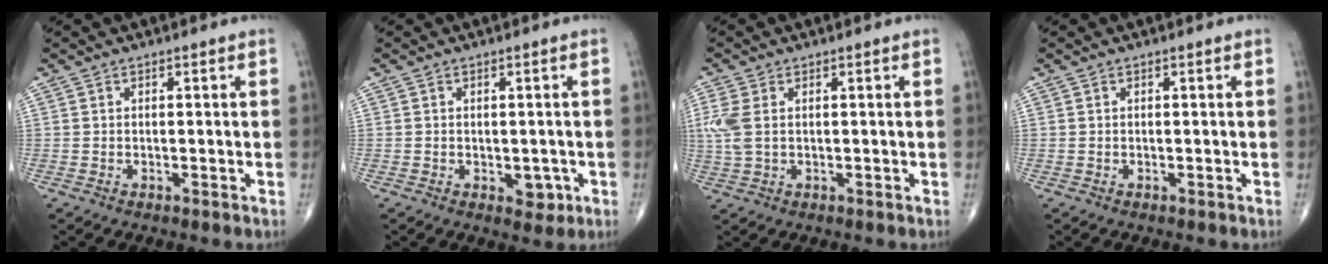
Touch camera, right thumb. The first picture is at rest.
{"total": 2.9, "force": [-0.8, 2.0, 2.0], "torque": [-0.004, 0.001, -0.005]}
{"total": 5.0, "force": [0.8, 2.9, 3.9], "torque": [-0.122, 0.009, 0.019]}
{"total": 0.0}